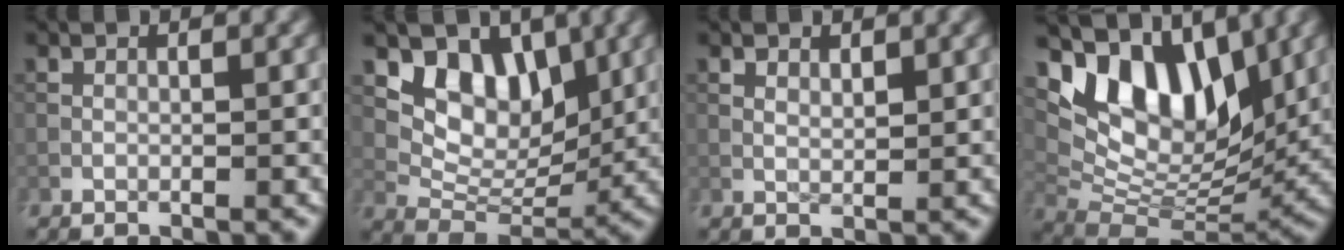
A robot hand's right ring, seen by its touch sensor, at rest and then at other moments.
{"total": 6.8, "force": [2.9, 4.5, 4.2], "torque": [-0.064, -0.017, 0.053]}
{"total": 1.2, "force": [0.6, 0.6, 0.7], "torque": [-0.016, -0.003, 0.017]}
{"total": 11.2, "force": [4.9, 6.1, 8.0], "torque": [-0.136, 0.003, 0.094]}